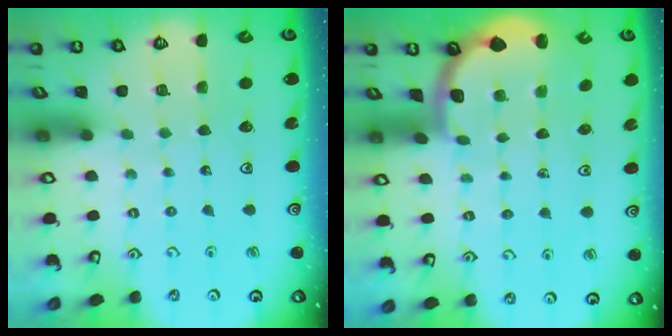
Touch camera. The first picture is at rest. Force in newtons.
{"total": 1.8, "press": 1.8, "slide": 0.1}